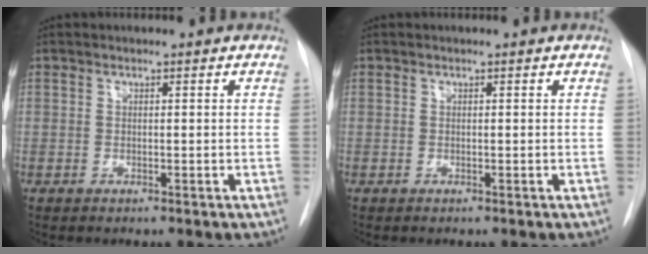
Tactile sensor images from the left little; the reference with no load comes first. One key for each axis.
{"total": 0.0}